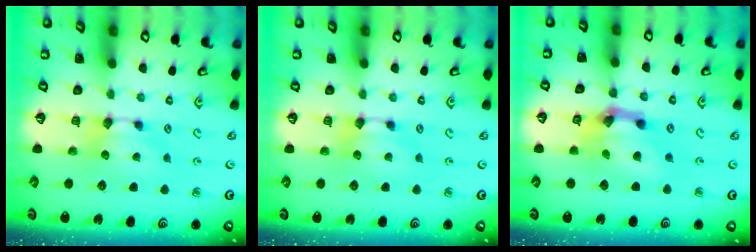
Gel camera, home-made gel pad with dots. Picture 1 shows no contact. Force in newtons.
{"total": 0.0}
{"total": 7.5, "press": 6.9, "slide": 3.0}